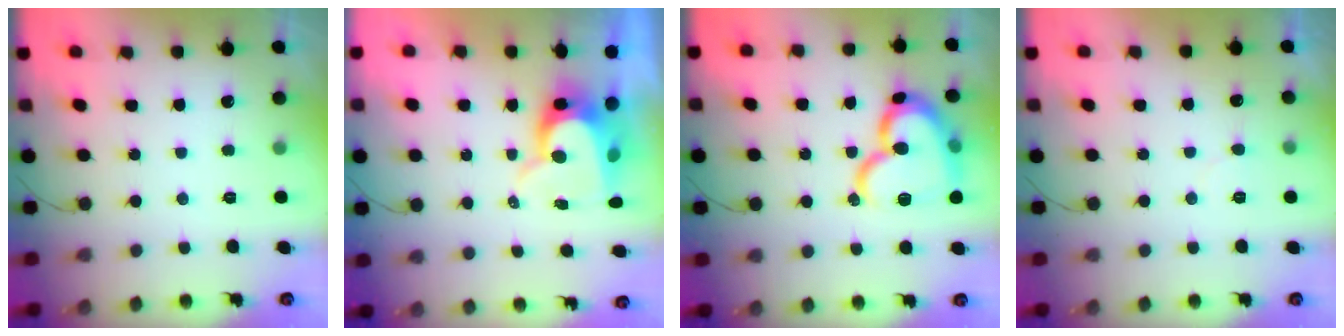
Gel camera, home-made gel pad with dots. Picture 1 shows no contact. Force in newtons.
{"total": 10.5, "press": 10.4, "slide": 0.8}
{"total": 19.9, "press": 19.8, "slide": 2.2}
{"total": 4.6, "press": 4.6, "slide": 0.3}